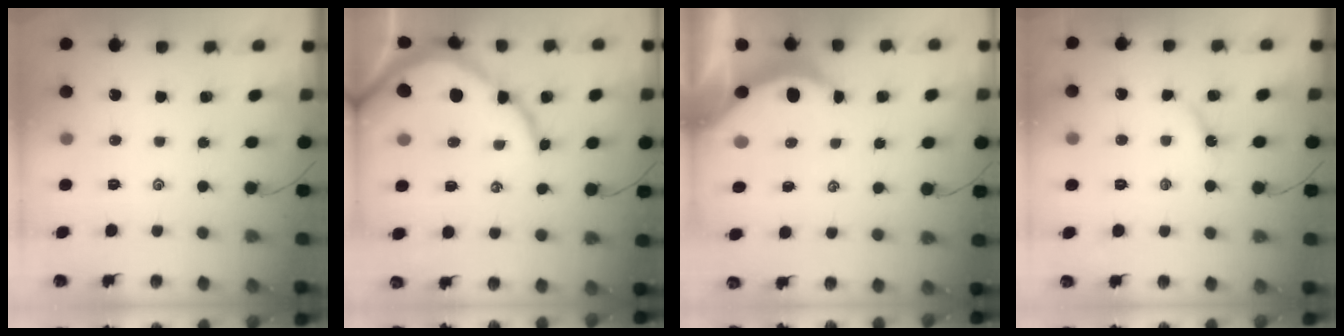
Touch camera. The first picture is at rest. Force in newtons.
{"total": 11.7, "press": 11.7, "slide": 1.3}
{"total": 4.0, "press": 4.0, "slide": 0.5}
{"total": 3.7, "press": 3.7, "slide": 0.5}